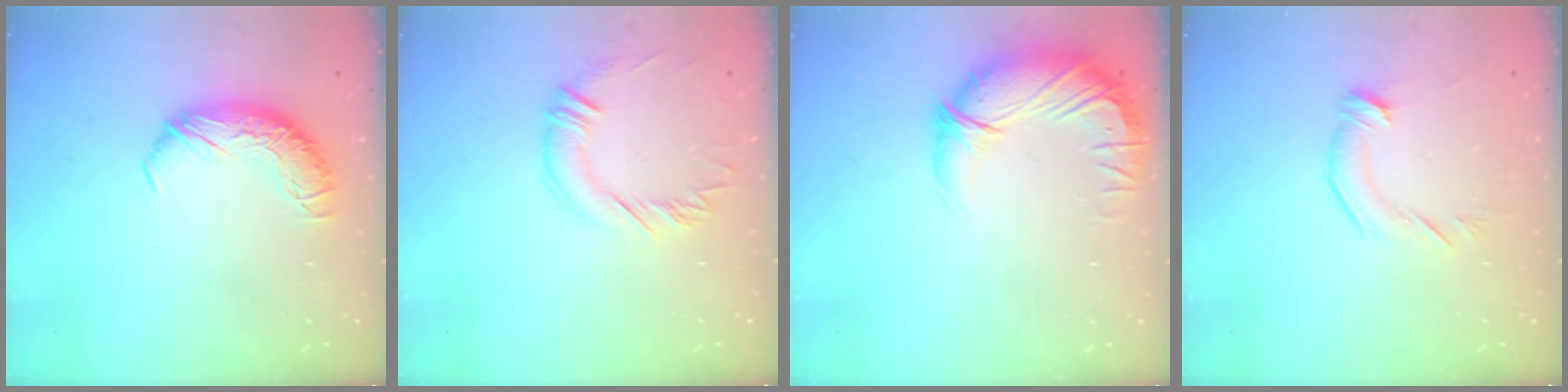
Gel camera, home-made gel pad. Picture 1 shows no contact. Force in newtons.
{"total": 0.9, "press": 0.8, "slide": 0.4}
{"total": 2.9, "press": 0.1, "slide": 2.9}
{"total": 2.8, "press": 2.7, "slide": 0.4}